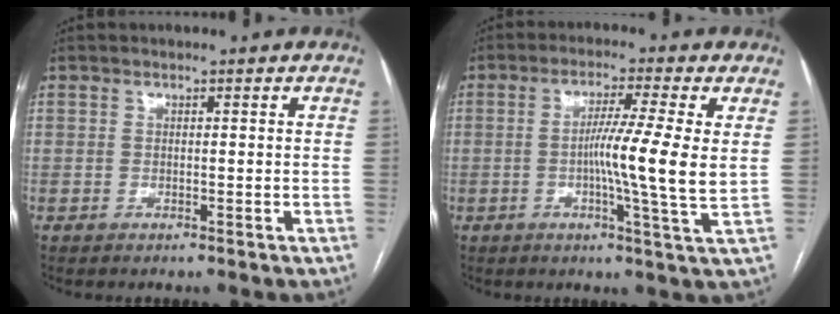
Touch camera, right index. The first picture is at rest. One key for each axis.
{"total": 9.1, "fx": 0.3, "fy": -1.2, "fz": 9.0, "tx": -0.157, "ty": -0.006, "tz": 0.000}